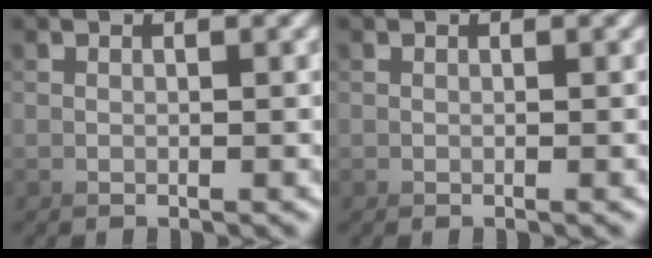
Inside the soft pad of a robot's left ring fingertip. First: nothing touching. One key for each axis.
{"total": 0.0}